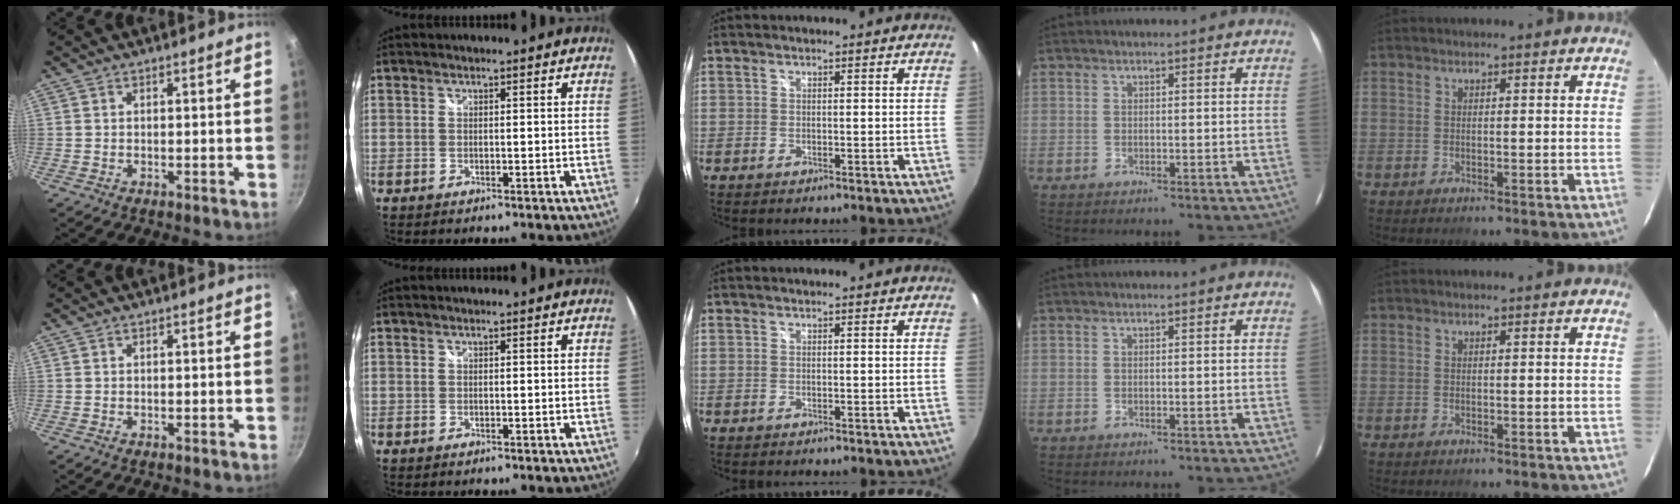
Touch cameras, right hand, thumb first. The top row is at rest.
{}